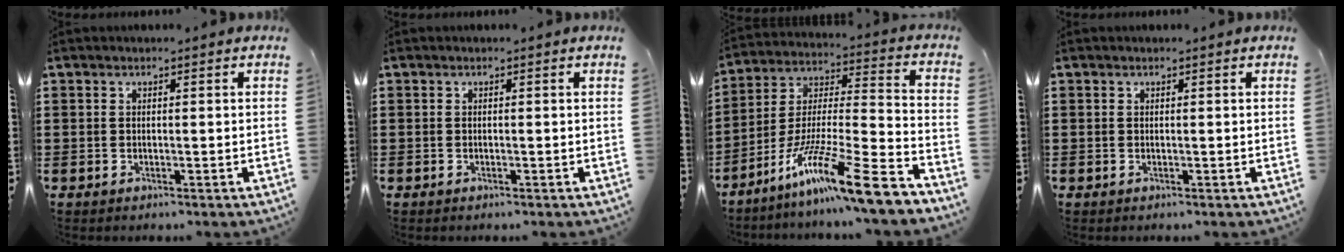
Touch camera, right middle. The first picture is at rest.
{"total": 0.0}
{"total": 15.2, "force": [-11.2, 0.3, 10.4], "torque": [-0.181, 0.013, -0.206]}
{"total": 0.0}